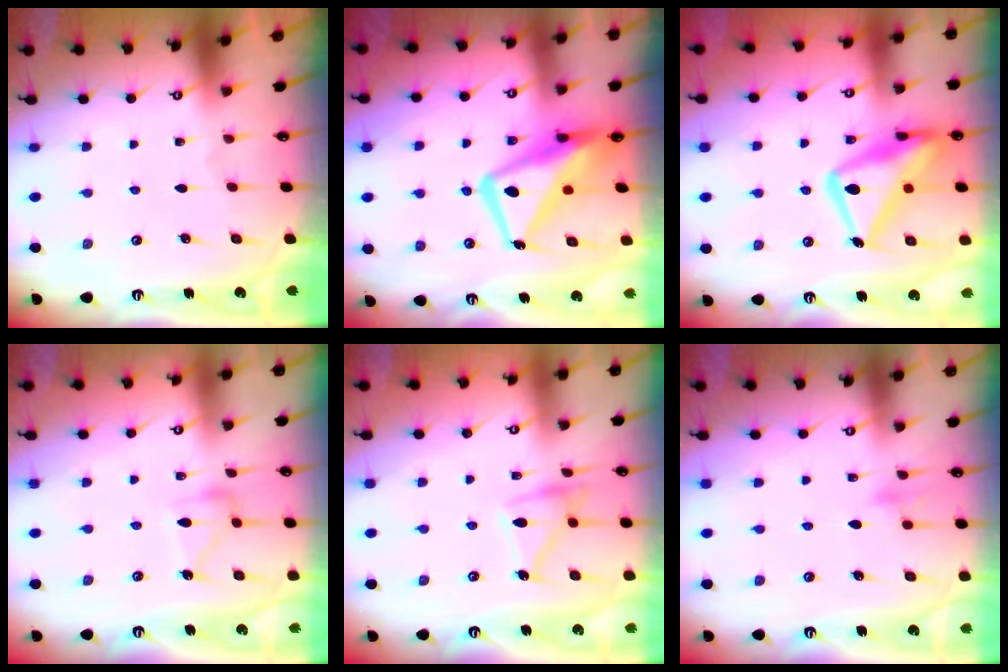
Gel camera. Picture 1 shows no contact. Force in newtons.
{"total": 15.2, "press": 15.1, "slide": 1.9}
{"total": 19.6, "press": 19.5, "slide": 1.6}
{"total": 12.3, "press": 12.3, "slide": 0.6}
{"total": 13.7, "press": 13.7, "slide": 0.9}
{"total": 7.7, "press": 7.7, "slide": 0.5}